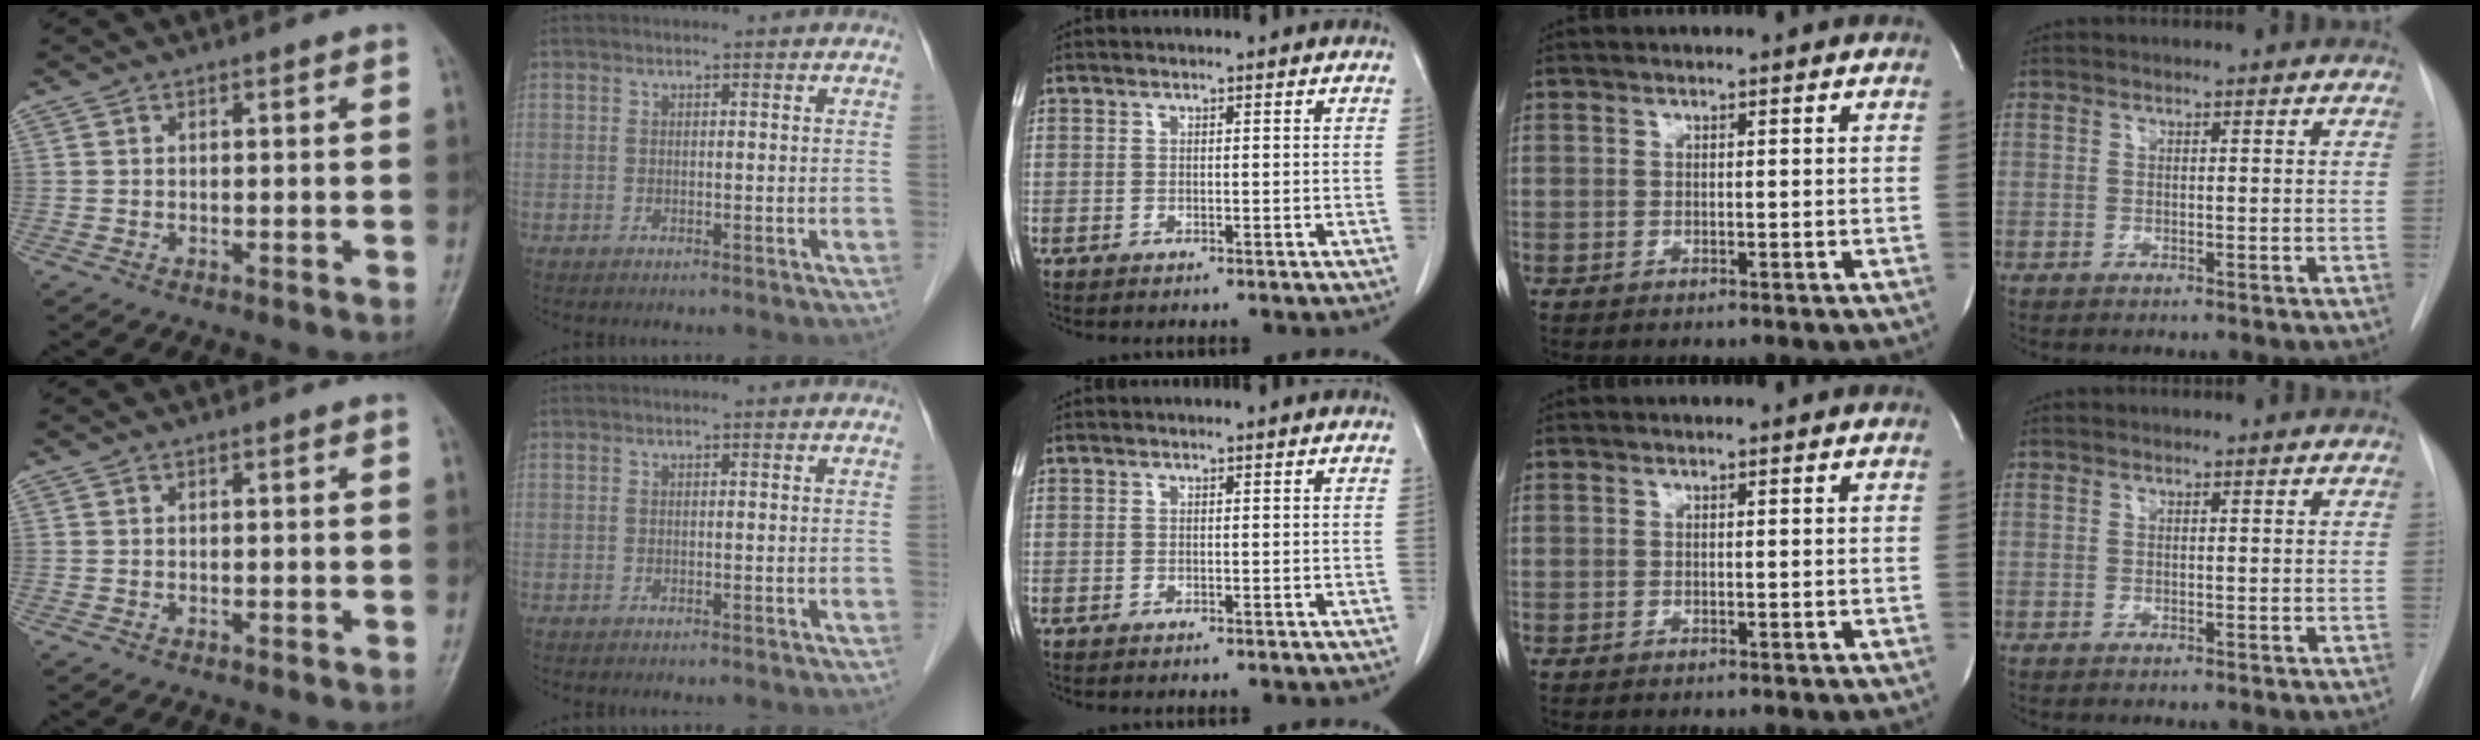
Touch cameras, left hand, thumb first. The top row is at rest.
{}